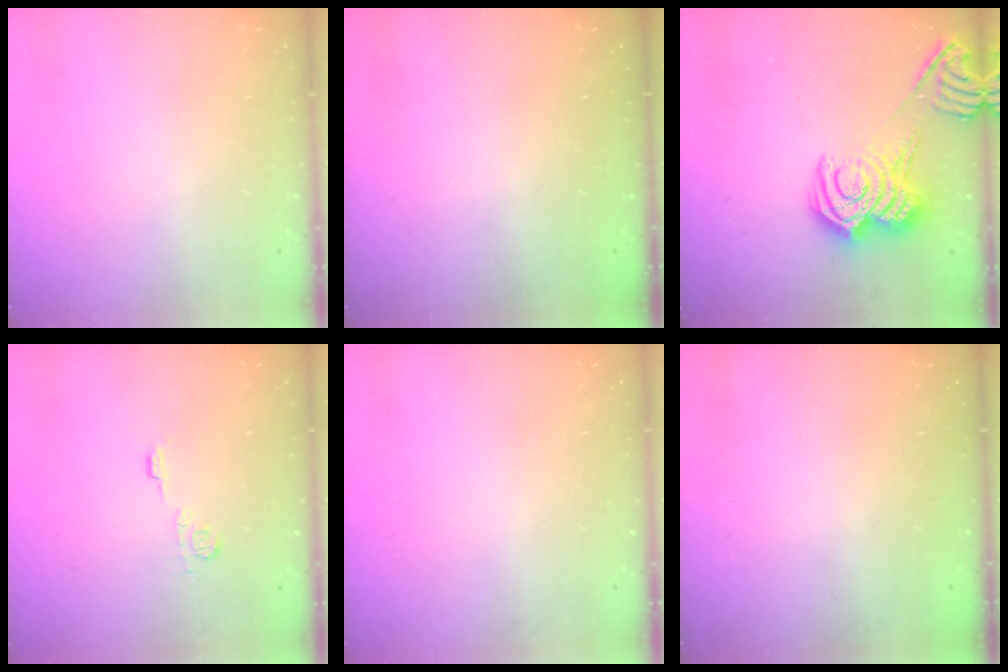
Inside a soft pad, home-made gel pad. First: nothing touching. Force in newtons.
{"total": 2.5, "press": 2.4, "slide": 0.8}
{"total": 12.7, "press": 12.6, "slide": 0.7}
{"total": 5.6, "press": 5.6, "slide": 0.7}
{"total": 0.0}
{"total": 2.5, "press": 2.4, "slide": 0.7}